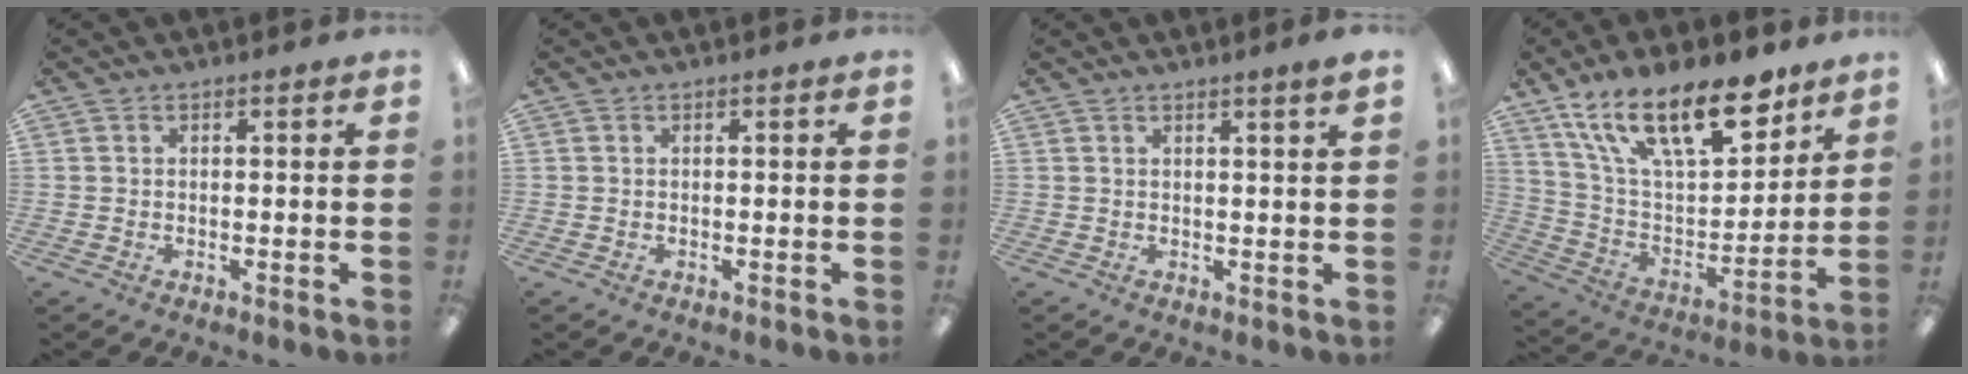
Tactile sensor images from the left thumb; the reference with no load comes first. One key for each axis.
{"total": 0.0}
{"total": 1.9, "fx": 1.5, "fy": -0.4, "fz": 1.1, "tx": -0.022, "ty": -0.004, "tz": 0.026}
{"total": 22.3, "fx": 14.7, "fy": 9.1, "fz": 14.1, "tx": -0.240, "ty": -0.077, "tz": 0.257}